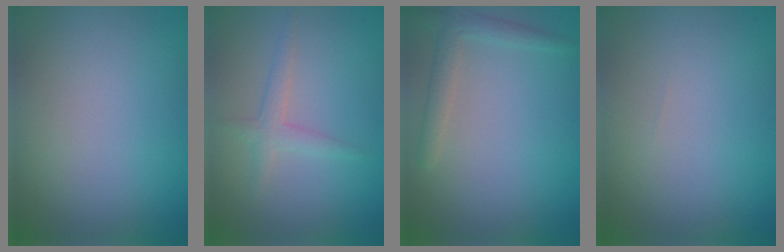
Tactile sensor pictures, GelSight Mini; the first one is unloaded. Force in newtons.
{"total": 2.3, "press": 2.3, "slide": 0.1}
{"total": 2.0, "press": 2.0, "slide": 0.3}
{"total": 0.0}